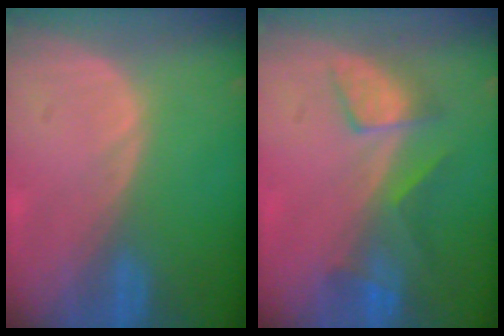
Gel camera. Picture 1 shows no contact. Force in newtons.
{"total": 5.2, "press": 5.0, "slide": 1.2}